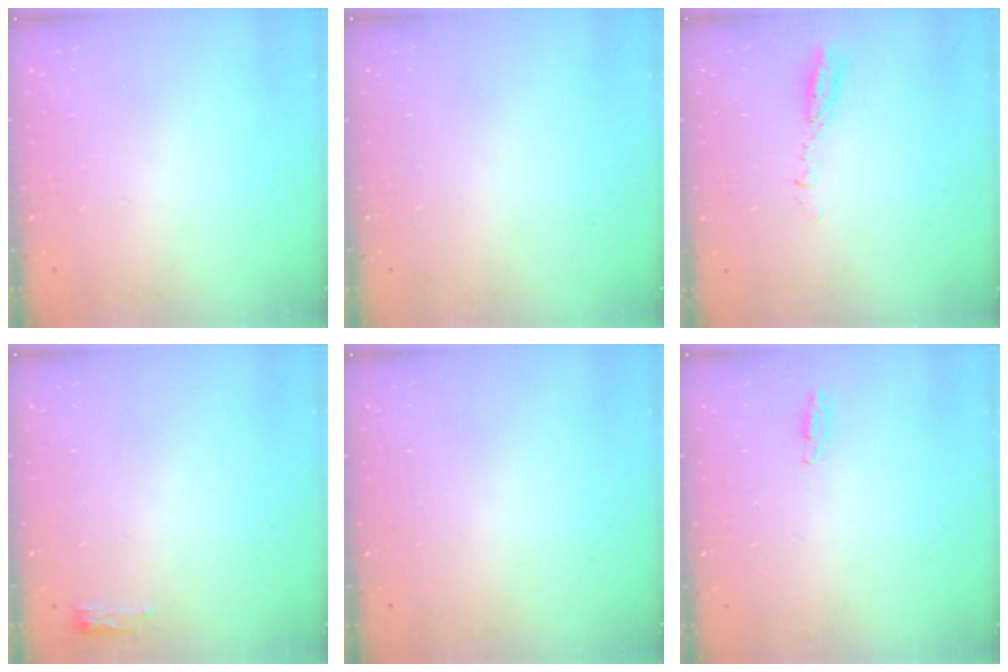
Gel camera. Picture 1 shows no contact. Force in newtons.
{"total": 0.0}
{"total": 3.4, "press": 3.4, "slide": 0.2}
{"total": 3.7, "press": 3.5, "slide": 1.3}
{"total": 0.0}
{"total": 2.7, "press": 2.5, "slide": 1.0}